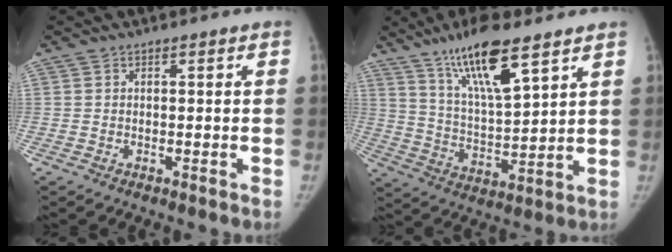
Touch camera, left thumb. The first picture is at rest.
{"total": 14.9, "force": [9.7, 3.4, 10.9], "torque": [-0.186, -0.048, 0.187]}